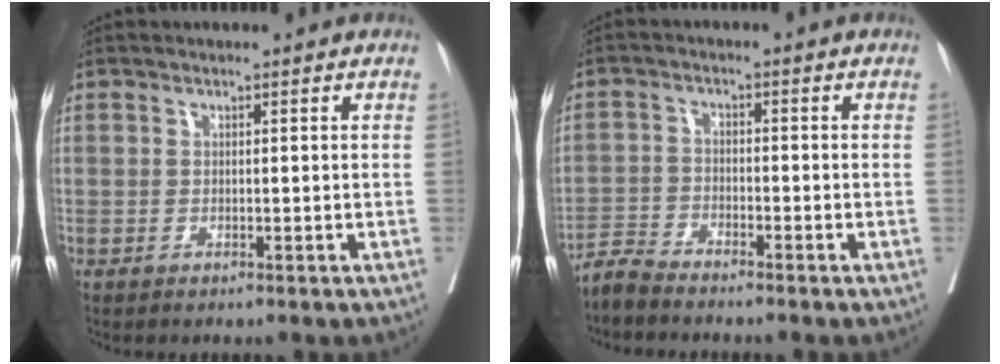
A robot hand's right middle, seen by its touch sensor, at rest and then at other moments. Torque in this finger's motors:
{"motor_torque": [-0.07, -0.03, -0.02, 0.01]}